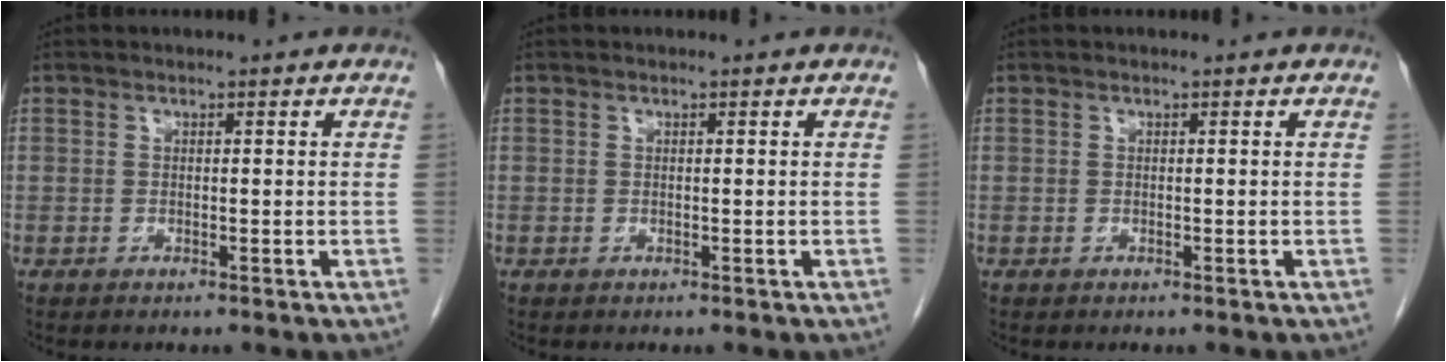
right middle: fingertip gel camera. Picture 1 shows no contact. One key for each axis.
{"total": 0.0}
{"total": 0.0}